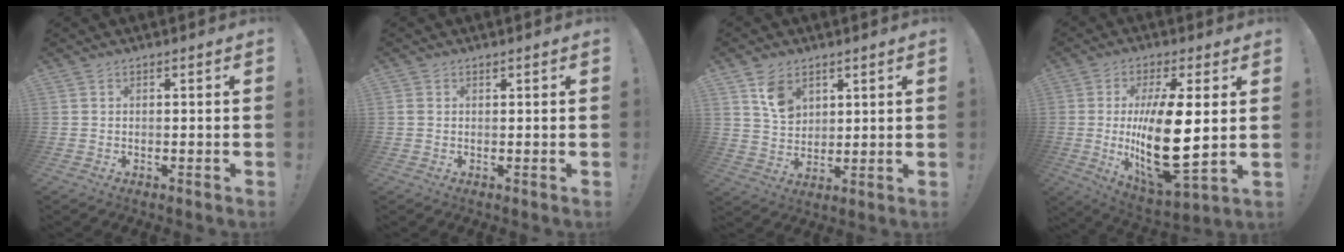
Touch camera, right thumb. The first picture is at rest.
{"total": 0.9, "force": [0.6, 0.5, 0.4], "torque": [0.000, -0.002, 0.011]}
{"total": 8.7, "force": [4.7, 6.3, 3.9], "torque": [-0.049, -0.022, 0.089]}
{"total": 20.3, "force": [0.9, 6.7, 19.2], "torque": [-0.354, -0.034, 0.014]}